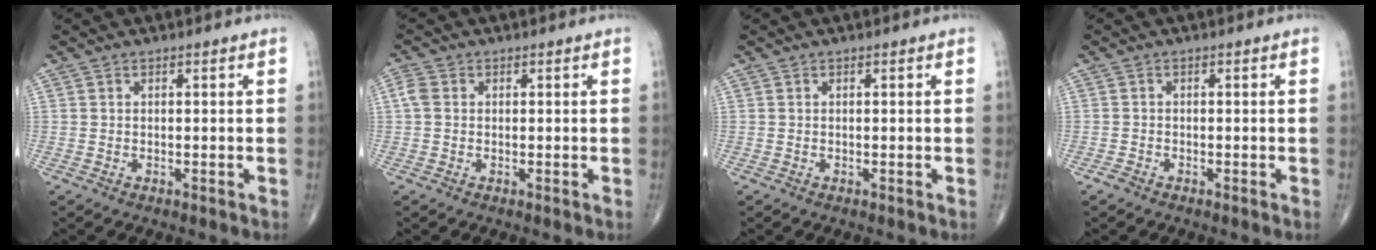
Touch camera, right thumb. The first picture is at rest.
{"total": 2.2, "force": [0.2, 1.8, 1.3], "torque": [-0.034, 0.008, 0.000]}
{"total": 0.0}
{"total": 0.9, "force": [-0.8, 0.4, 0.3], "torque": [-0.007, 0.000, -0.019]}